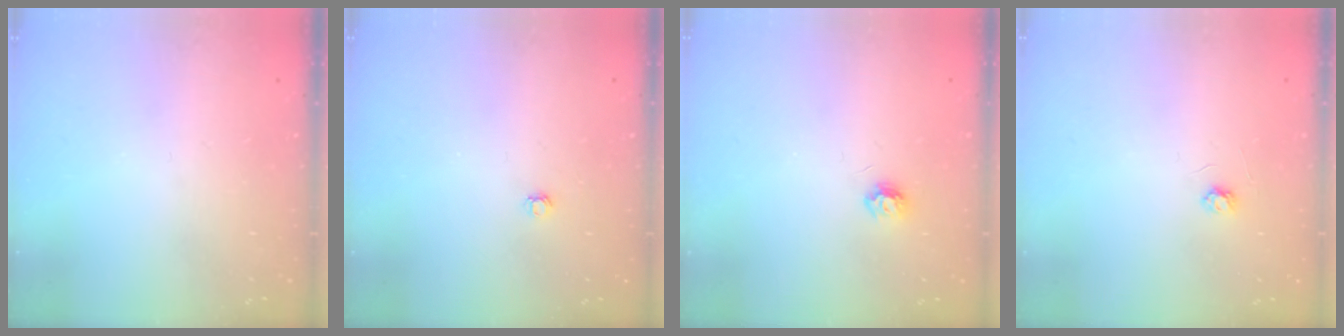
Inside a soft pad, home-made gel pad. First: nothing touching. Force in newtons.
{"total": 3.0, "press": 3.0, "slide": 0.4}
{"total": 4.7, "press": 4.7, "slide": 0.5}
{"total": 2.6, "press": 2.6, "slide": 0.3}